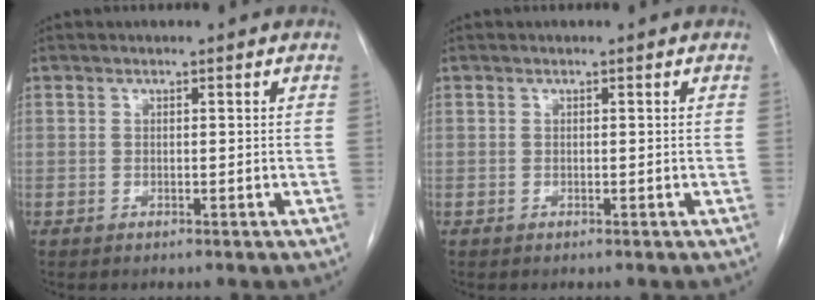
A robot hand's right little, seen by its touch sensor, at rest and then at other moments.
{"total": 0.0}